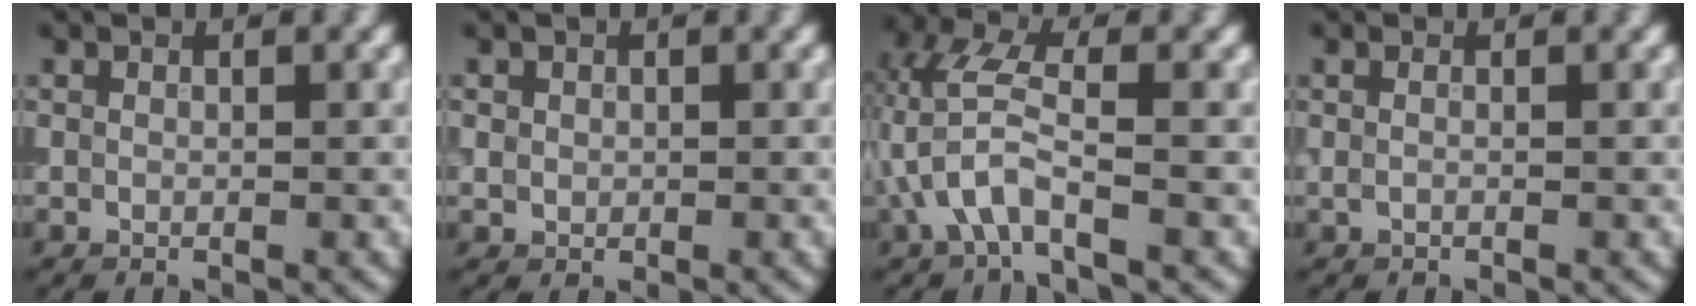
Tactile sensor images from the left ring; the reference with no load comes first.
{"total": 0.9, "force": [0.2, 0.9, 0.2], "torque": [0.001, -0.003, 0.004]}
{"total": 4.7, "force": [-1.3, 1.6, 4.2], "torque": [-0.100, 0.010, -0.030]}
{"total": 0.7, "force": [0.0, 0.3, 0.6], "torque": [-0.016, -0.006, -0.007]}